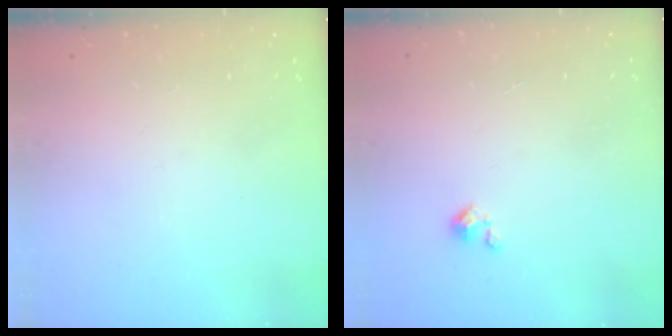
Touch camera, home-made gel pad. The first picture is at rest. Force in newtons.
{"total": 2.2, "press": 2.1, "slide": 0.3}